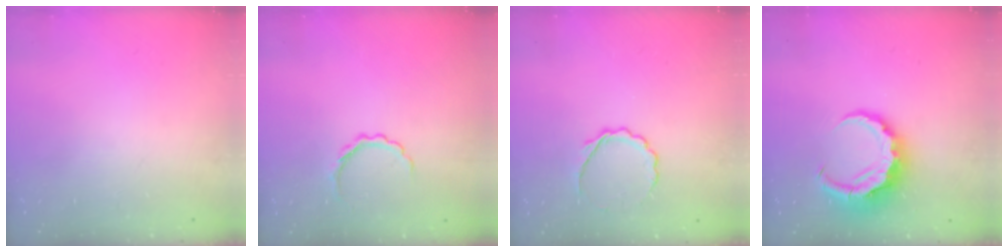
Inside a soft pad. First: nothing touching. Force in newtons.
{"total": 4.6, "press": 4.4, "slide": 1.2}
{"total": 5.3, "press": 5.2, "slide": 1.3}
{"total": 8.7, "press": 8.6, "slide": 1.4}